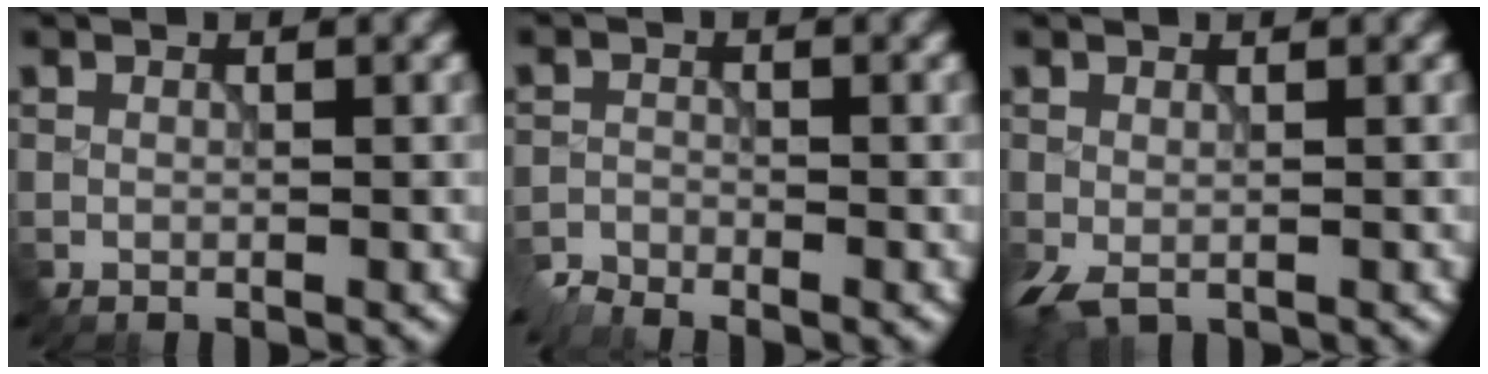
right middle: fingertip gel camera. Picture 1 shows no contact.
{"total": 2.6, "force": [-2.5, 0.4, 0.3], "torque": [-0.012, -0.009, -0.058]}
{"total": 2.0, "force": [-0.7, 1.0, 1.6], "torque": [-0.046, -0.008, -0.013]}